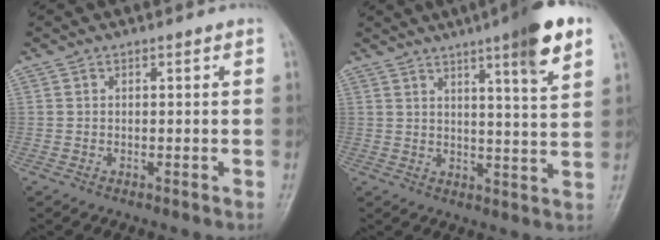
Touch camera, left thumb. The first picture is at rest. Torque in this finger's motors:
{"motor_torque": [2.57, 1.70, 1.46, -1.31, 0.23]}